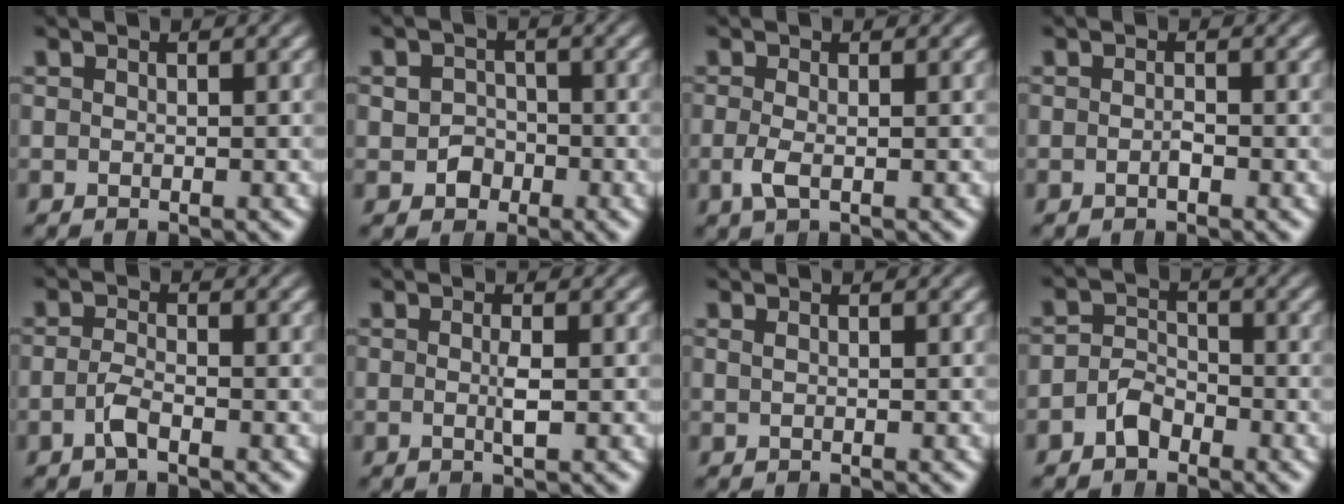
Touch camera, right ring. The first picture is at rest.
{"total": 1.9, "force": [-0.8, 1.7, 0.2], "torque": [-0.003, -0.012, -0.011]}
{"total": 1.5, "force": [-0.7, 0.3, 1.3], "torque": [-0.042, -0.019, -0.006]}
{"total": 0.8, "force": [-0.4, 0.5, 0.4], "torque": [-0.013, -0.002, -0.011]}
{"total": 1.6, "force": [-1.2, 0.2, 1.0], "torque": [-0.030, -0.010, -0.021]}
{"total": 1.2, "force": [-0.3, 0.0, 1.2], "torque": [-0.030, -0.008, -0.006]}
{"total": 0.7, "force": [0.1, -0.7, 0.1], "torque": [-0.005, -0.007, 0.007]}
{"total": 2.5, "force": [-1.6, 1.8, 0.7], "torque": [-0.018, -0.010, -0.027]}